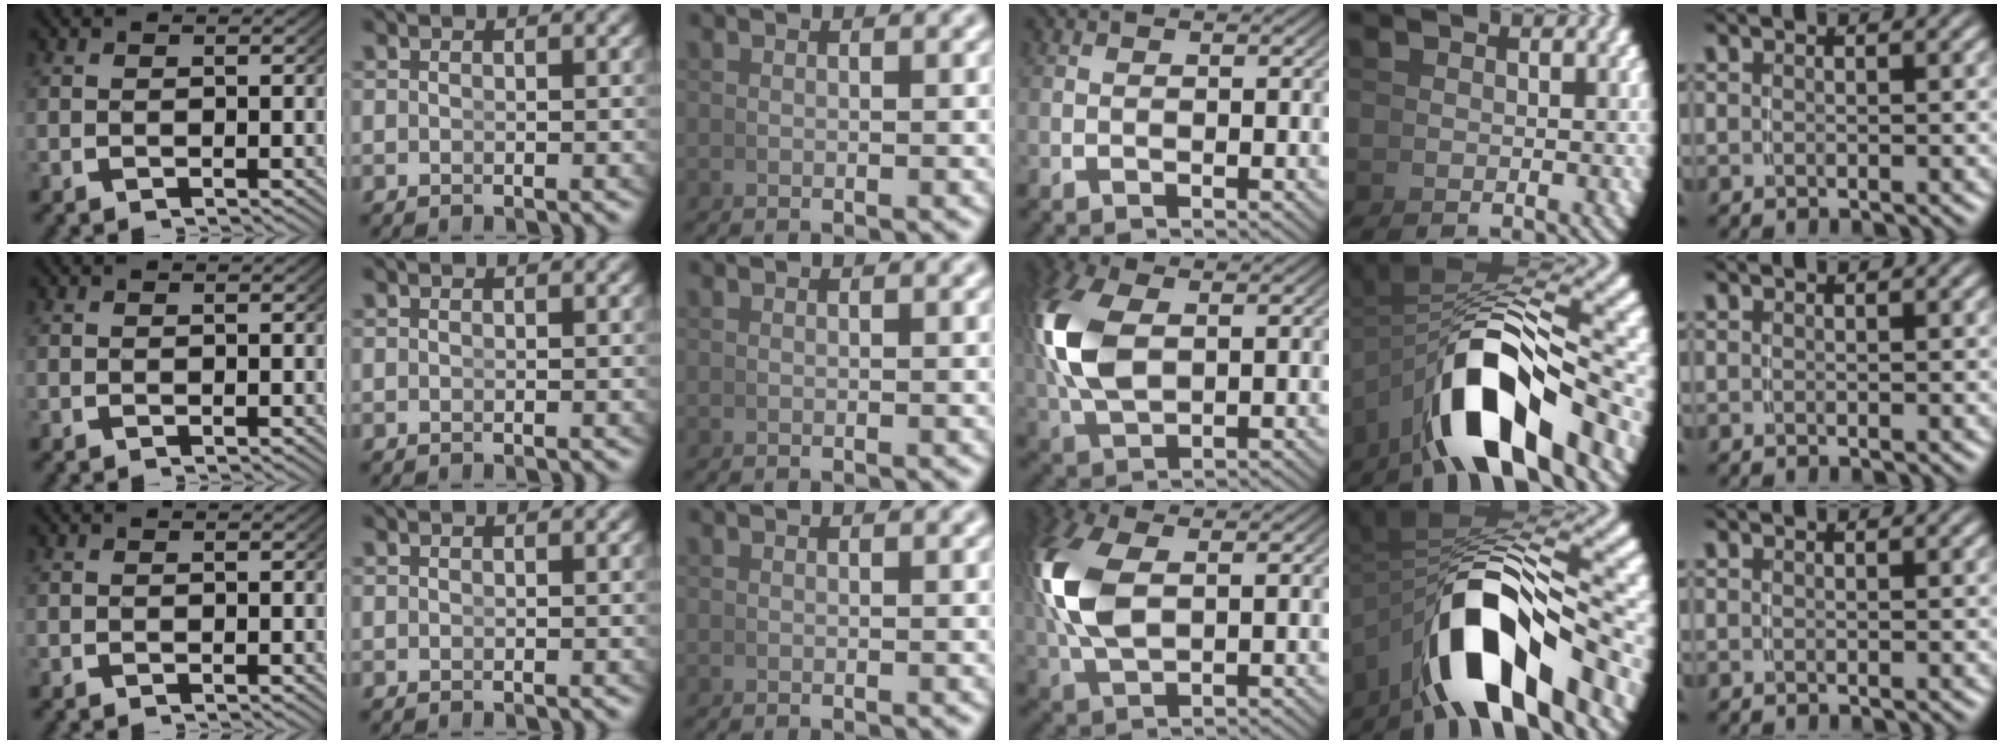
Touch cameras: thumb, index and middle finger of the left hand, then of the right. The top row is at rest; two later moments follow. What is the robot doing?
{"motion": "grasp_and_lifting", "object": "pen"}